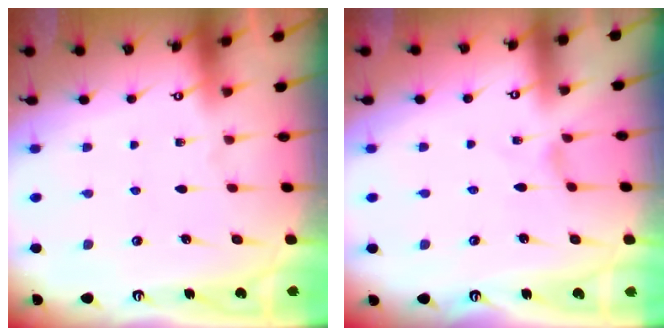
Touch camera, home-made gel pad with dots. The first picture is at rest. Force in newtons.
{"total": 0.0}